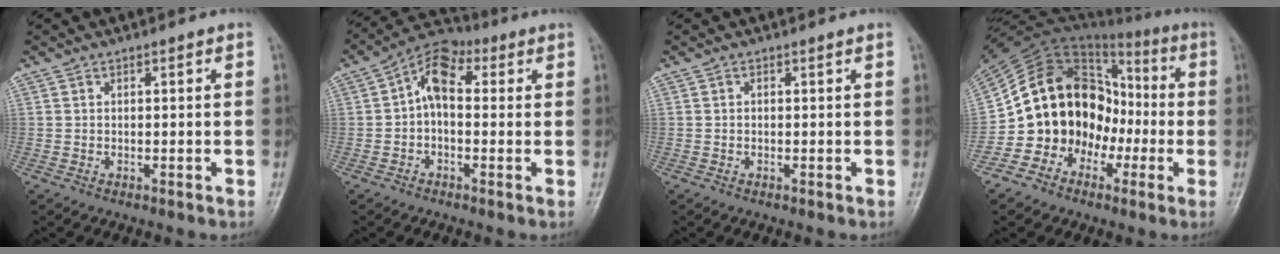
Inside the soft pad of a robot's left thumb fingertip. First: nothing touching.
{"total": 7.6, "force": [1.1, 4.9, 5.8], "torque": [-0.076, 0.026, 0.003]}
{"total": 0.0}
{"total": 16.8, "force": [-4.3, 13.9, 8.3], "torque": [-0.106, 0.080, -0.078]}